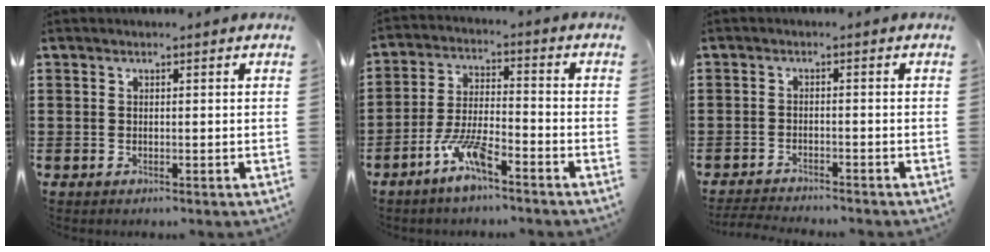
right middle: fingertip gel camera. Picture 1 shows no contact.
{"total": 7.4, "force": [-5.0, 1.5, 5.2], "torque": [-0.125, -0.007, -0.099]}
{"total": 2.6, "force": [-2.6, 0.1, 0.3], "torque": [-0.015, -0.003, -0.057]}